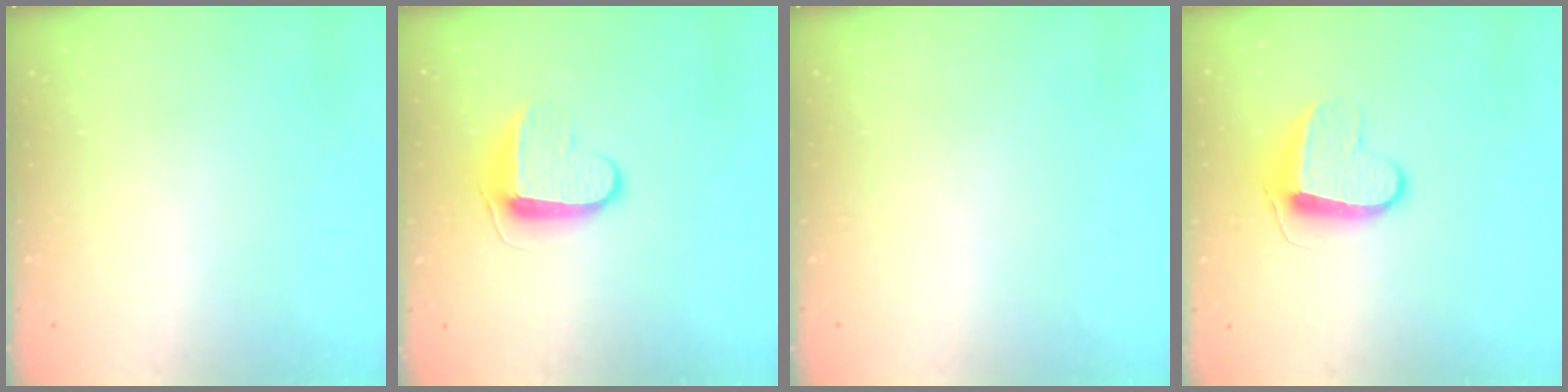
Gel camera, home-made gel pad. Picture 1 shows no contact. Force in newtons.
{"total": 8.9, "press": 8.9, "slide": 0.8}
{"total": 0.0}
{"total": 9.7, "press": 9.7, "slide": 0.4}